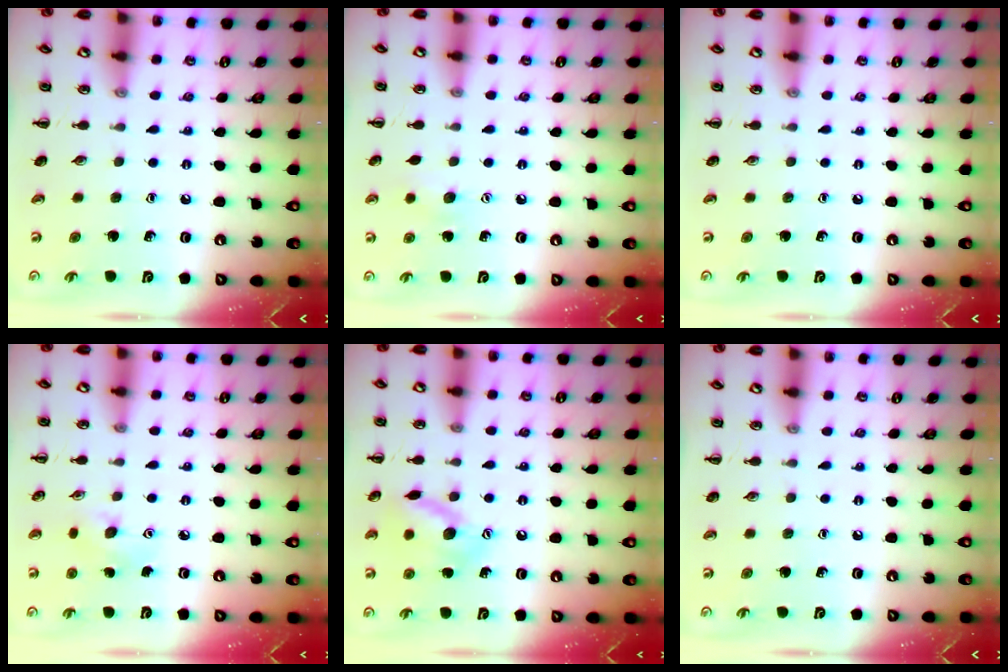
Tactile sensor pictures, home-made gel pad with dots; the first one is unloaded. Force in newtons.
{"total": 6.3, "press": 6.1, "slide": 1.4}
{"total": 0.0}
{"total": 5.6, "press": 5.5, "slide": 1.0}
{"total": 12.7, "press": 12.5, "slide": 2.5}
{"total": 0.0}